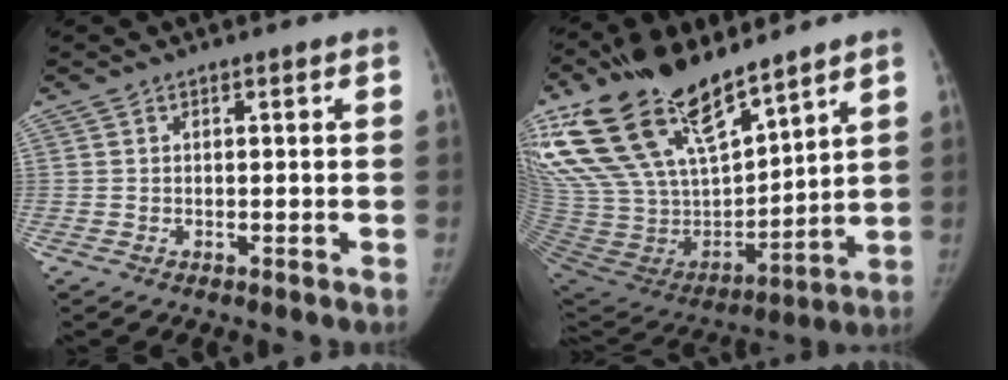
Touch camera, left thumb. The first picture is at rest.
{"total": 28.7, "force": [20.4, 11.5, 16.6], "torque": [-0.311, -0.070, 0.383]}